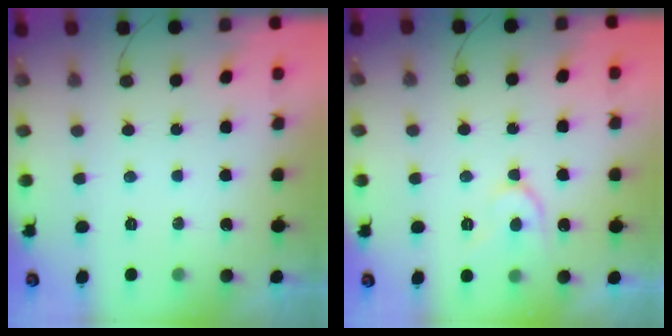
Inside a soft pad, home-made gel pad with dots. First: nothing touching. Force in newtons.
{"total": 8.7, "press": 8.6, "slide": 1.2}